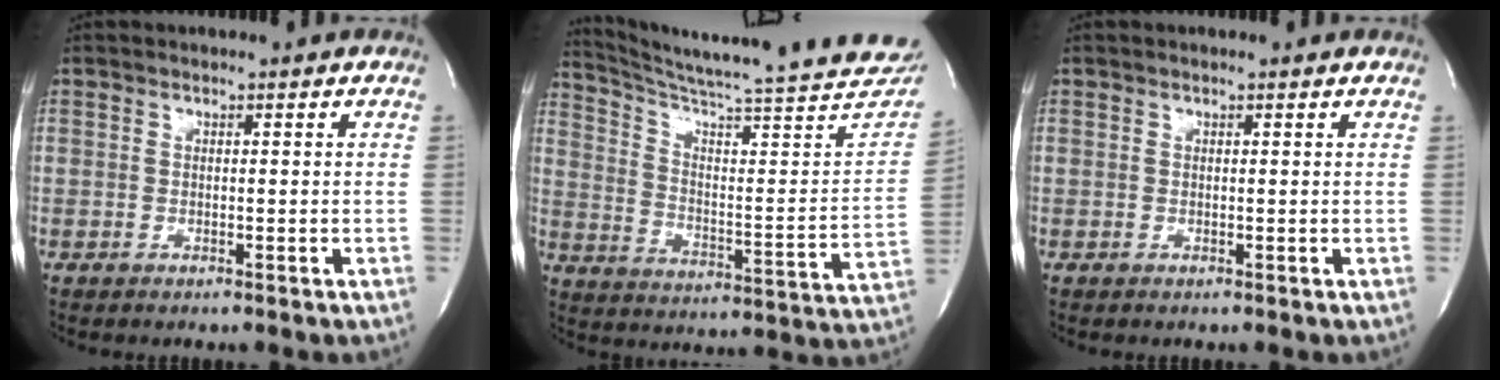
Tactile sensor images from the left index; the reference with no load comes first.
{"total": 30.4, "force": [27.5, 0.6, 12.9], "torque": [-0.198, -0.119, 0.354]}
{"total": 0.6, "force": [0.6, 0.0, 0.2], "torque": [-0.012, 0.004, 0.009]}